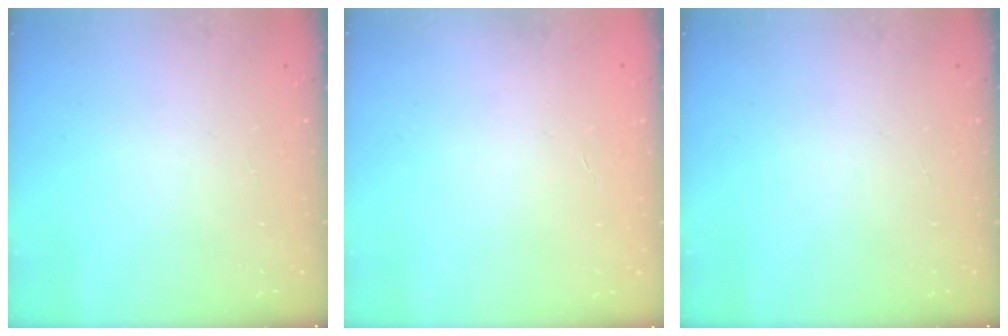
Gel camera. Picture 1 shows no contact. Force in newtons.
{"total": 0.5, "press": 0.5, "slide": 0.1}
{"total": 0.0}